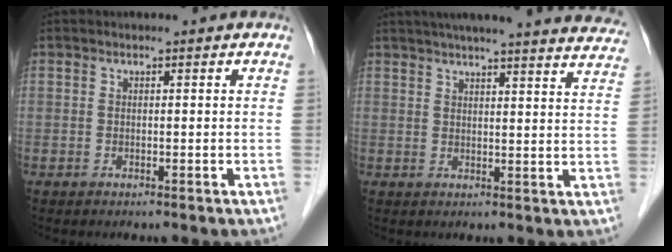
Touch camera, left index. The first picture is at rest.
{"total": 27.1, "force": [24.8, 2.3, 10.7], "torque": [-0.160, -0.031, 0.291]}